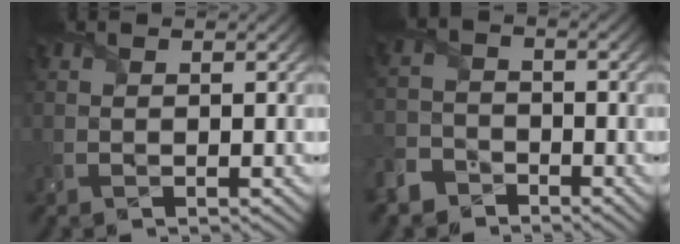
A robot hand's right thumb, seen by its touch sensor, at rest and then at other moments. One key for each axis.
{"total": 5.0, "fx": -4.0, "fy": 2.8, "fz": 1.2, "tx": -0.032, "ty": -0.005, "tz": -0.090}